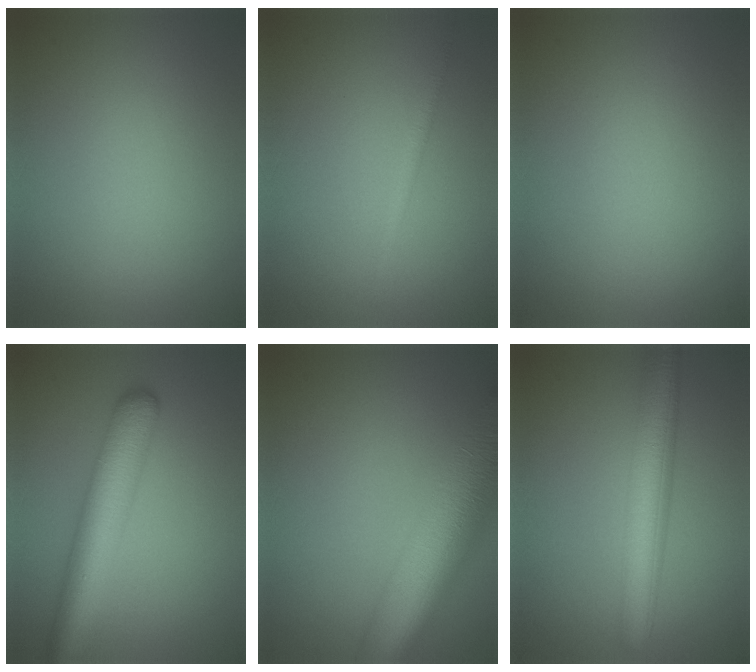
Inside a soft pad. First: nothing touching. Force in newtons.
{"total": 1.1, "press": 1.1, "slide": 0.1}
{"total": 0.0}
{"total": 6.3, "press": 6.3, "slide": 0.2}
{"total": 11.6, "press": 11.6, "slide": 0.4}
{"total": 6.3, "press": 6.3, "slide": 0.2}